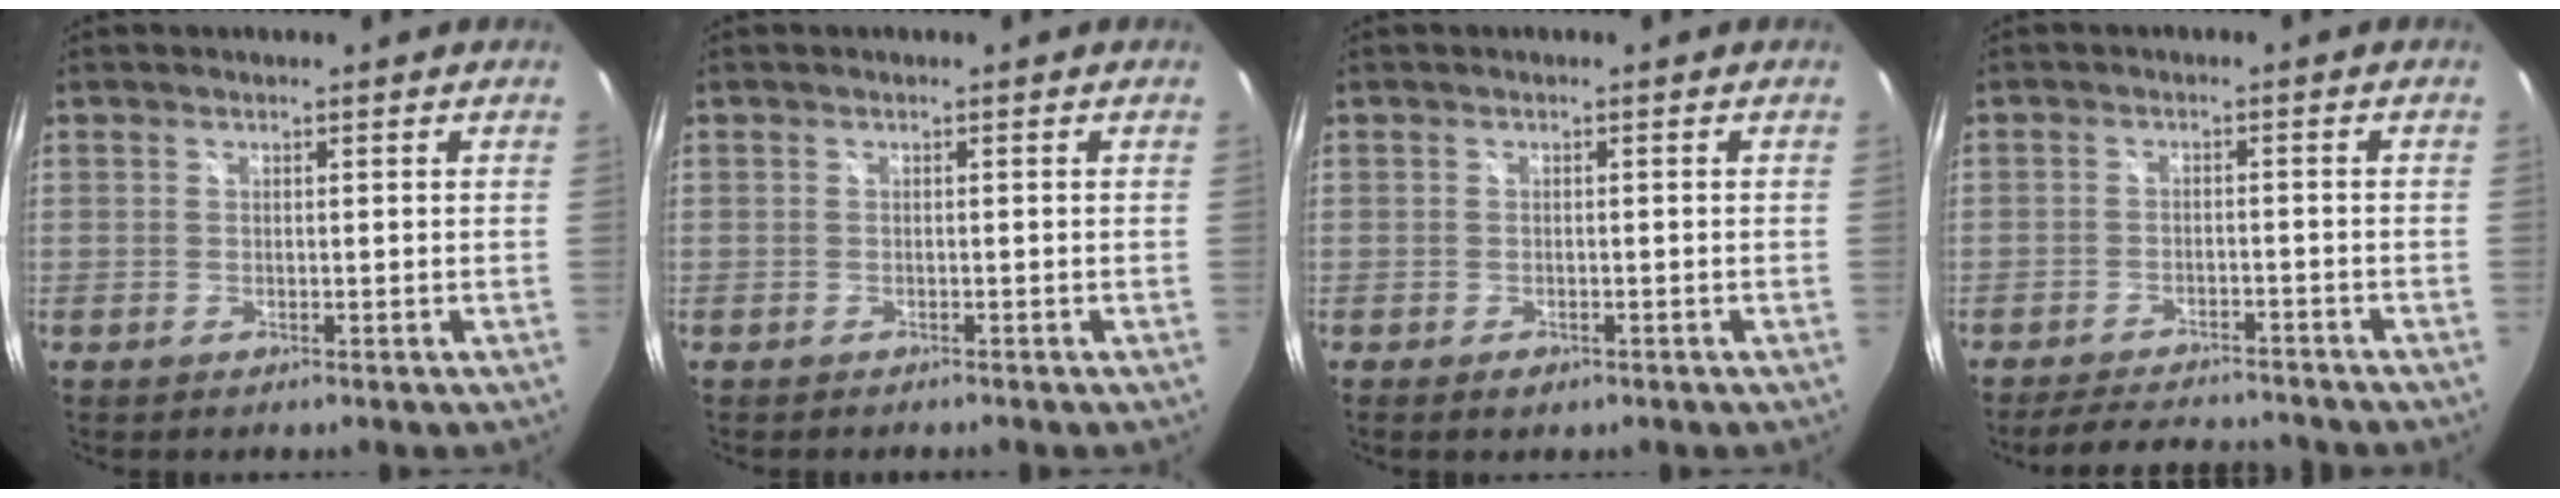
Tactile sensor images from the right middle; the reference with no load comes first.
{"total": 0.8, "force": [-0.8, 0.1, 0.2], "torque": [-0.004, -0.003, -0.012]}
{"total": 1.9, "force": [-1.3, 1.0, 1.0], "torque": [-0.019, -0.004, -0.018]}
{"total": 9.6, "force": [-8.9, 2.1, 3.2], "torque": [-0.077, 0.007, -0.126]}